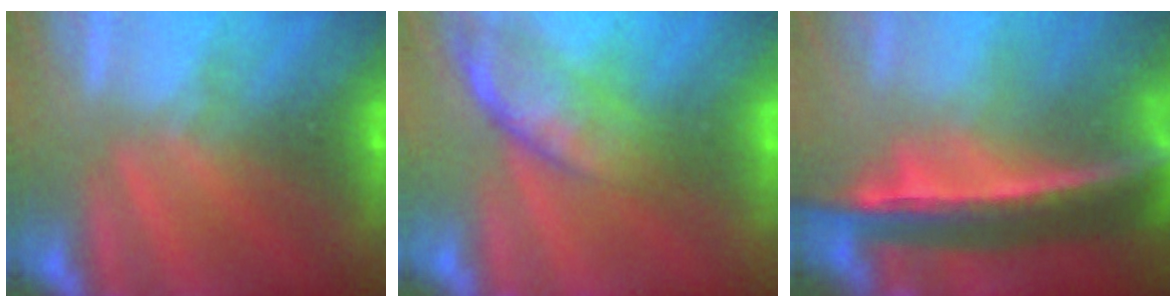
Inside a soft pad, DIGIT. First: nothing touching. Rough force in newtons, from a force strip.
{"total": 2.7}
{"total": 6.9}